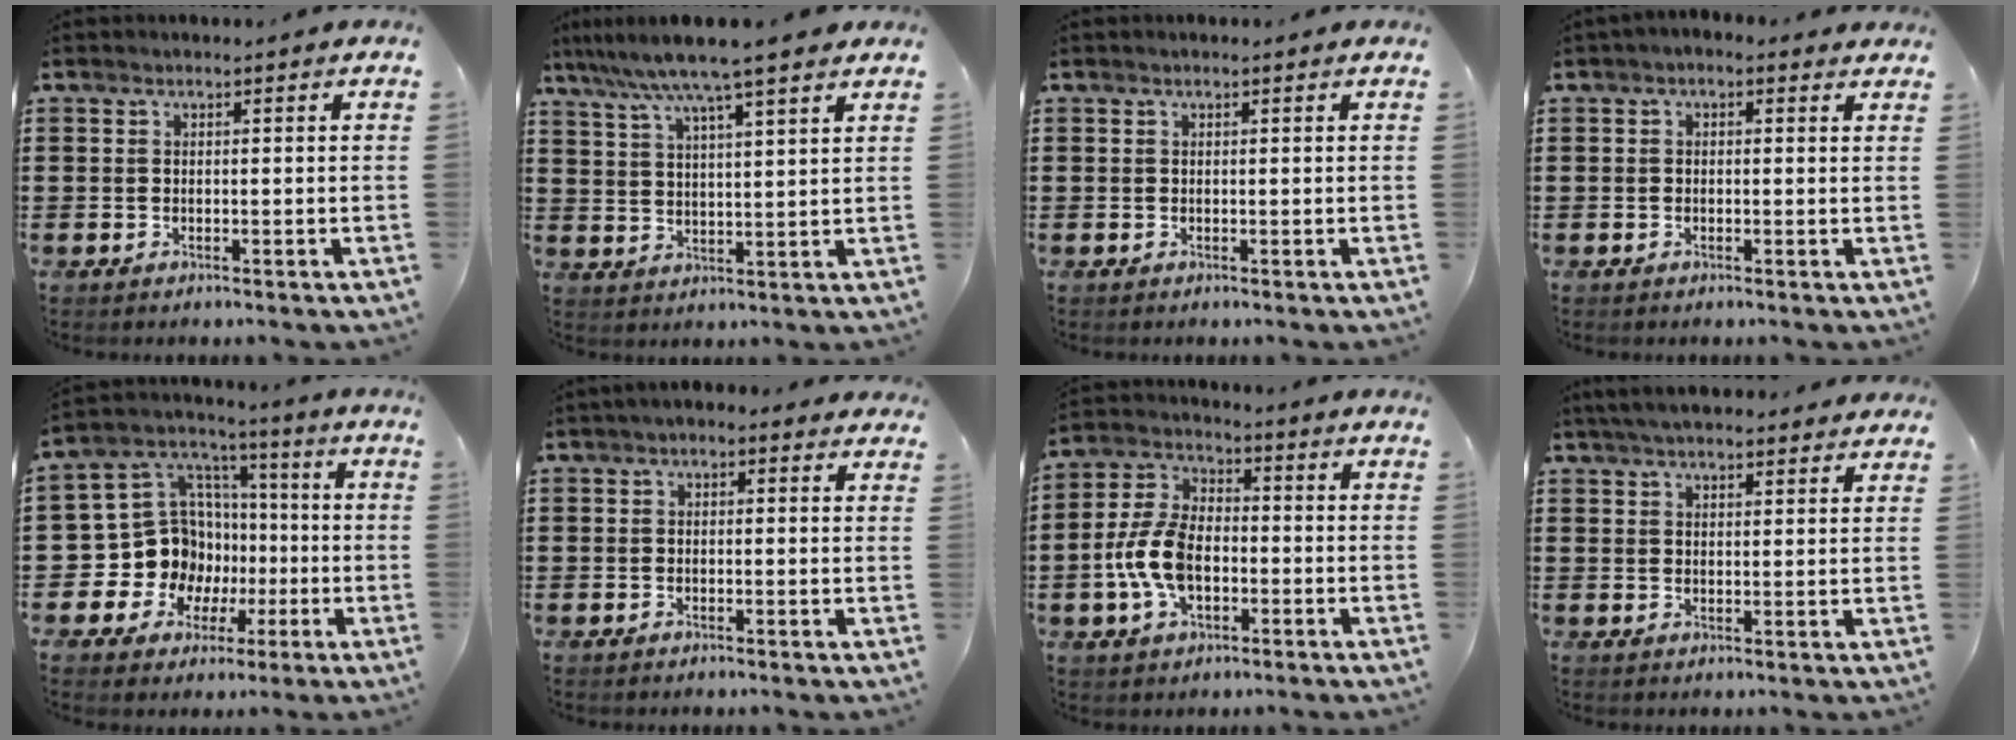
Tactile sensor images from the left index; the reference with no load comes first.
{"total": 7.7, "force": [6.4, -0.3, 4.3], "torque": [-0.103, -0.023, 0.112]}
{"total": 0.0}
{"total": 1.0, "force": [-0.2, 0.7, 0.7], "torque": [-0.016, 0.006, -0.004]}
{"total": 12.8, "force": [-2.0, 11.9, 4.2], "torque": [-0.128, -0.005, -0.025]}
{"total": 1.4, "force": [0.4, 0.9, 1.0], "torque": [-0.020, 0.007, 0.006]}
{"total": 8.9, "force": [-2.2, 5.3, 6.8], "torque": [-0.165, 0.003, -0.047]}
{"total": 4.1, "force": [3.8, 0.5, 1.3], "torque": [-0.035, -0.002, 0.072]}